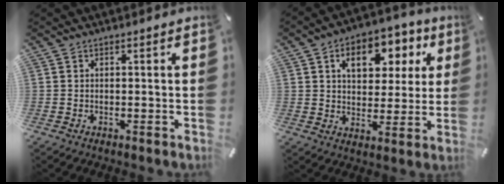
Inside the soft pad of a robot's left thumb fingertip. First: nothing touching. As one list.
[{"total": 10.9, "force": [4.6, 7.8, 6.0], "torque": [-0.083, -0.013, 0.075]}]